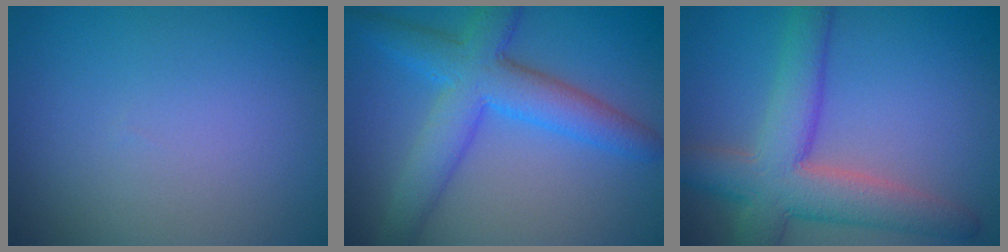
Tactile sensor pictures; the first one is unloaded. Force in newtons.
{"total": 6.5, "press": 6.5, "slide": 0.1}
{"total": 7.5, "press": 7.5, "slide": 0.6}